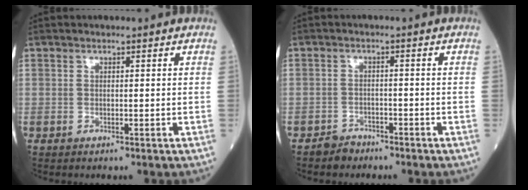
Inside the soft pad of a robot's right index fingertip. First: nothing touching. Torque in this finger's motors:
{"motor_torque": [-0.04, -0.10, -0.01, 0.01]}